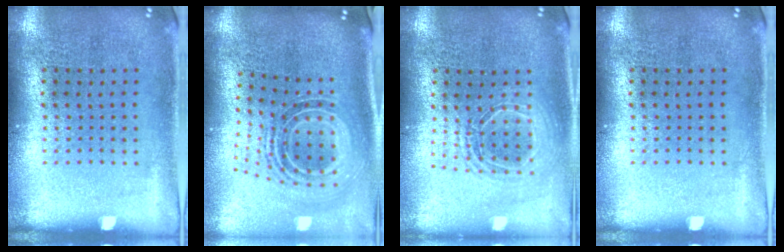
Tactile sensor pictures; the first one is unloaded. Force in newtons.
{"total": 1.6, "press": 1.2, "slide": 1.0}
{"total": 1.7, "press": 1.4, "slide": 0.9}
{"total": 0.0}